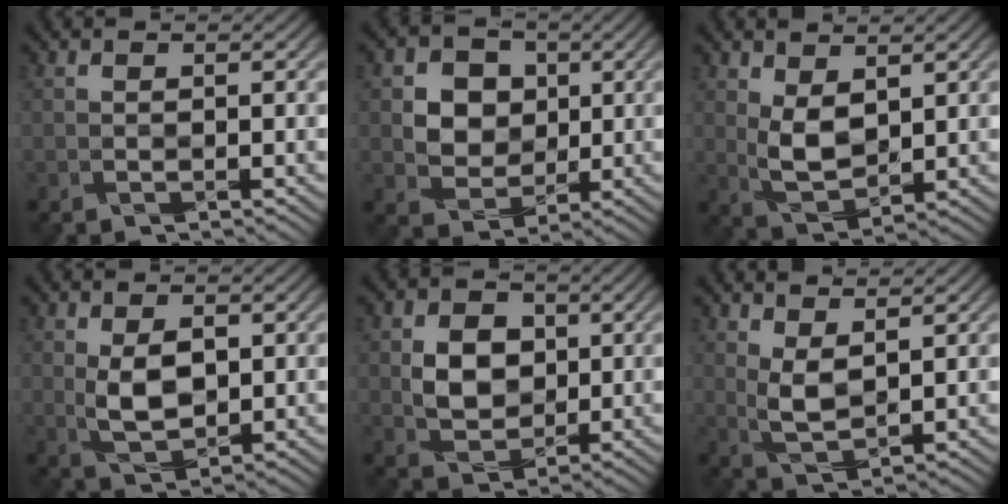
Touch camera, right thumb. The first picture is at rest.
{"total": 6.5, "force": [1.8, 5.8, 2.5], "torque": [-0.080, -0.002, 0.032]}
{"total": 4.5, "force": [1.6, 2.6, 3.3], "torque": [-0.079, -0.009, 0.041]}
{"total": 4.9, "force": [0.6, 2.9, 3.9], "torque": [-0.079, -0.009, 0.020]}
{"total": 5.5, "force": [0.7, 4.6, 3.0], "torque": [-0.062, -0.004, 0.012]}
{"total": 3.7, "force": [1.9, 1.5, 2.7], "torque": [-0.068, -0.008, 0.046]}